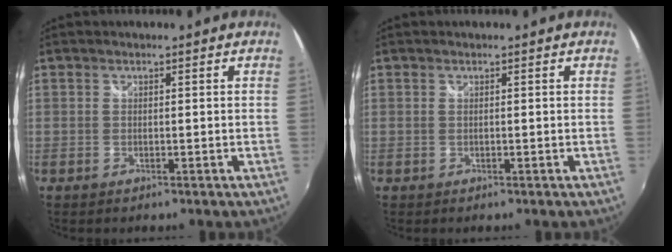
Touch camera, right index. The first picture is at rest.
{"total": 0.0}